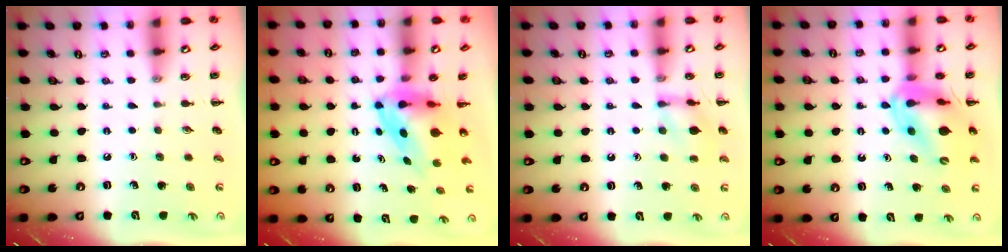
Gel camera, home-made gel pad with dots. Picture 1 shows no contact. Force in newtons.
{"total": 5.0, "press": 4.8, "slide": 1.5}
{"total": 10.0, "press": 10.0, "slide": 0.6}
{"total": 14.4, "press": 13.7, "slide": 4.4}